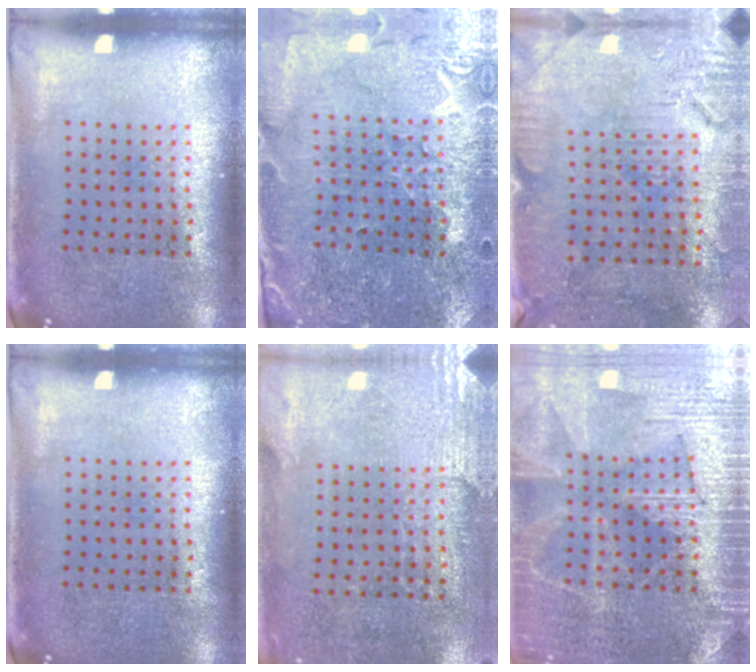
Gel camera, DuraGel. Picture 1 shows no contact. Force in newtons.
{"total": 1.3, "press": 1.2, "slide": 0.2}
{"total": 2.9, "press": 2.7, "slide": 1.1}
{"total": 0.0}
{"total": 2.7, "press": 2.5, "slide": 1.1}
{"total": 3.6, "press": 3.5, "slide": 0.6}